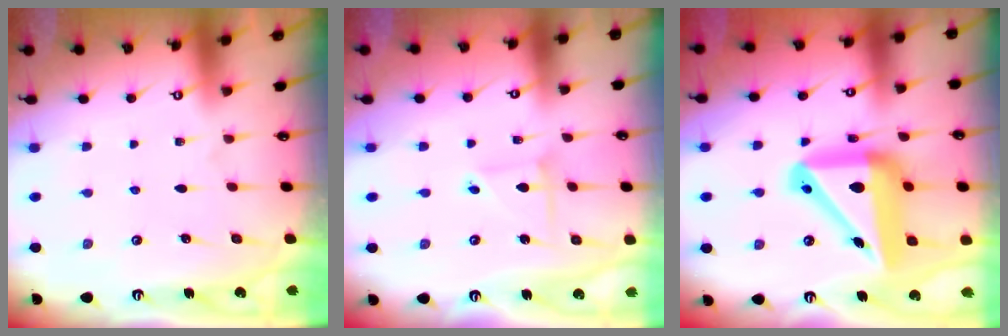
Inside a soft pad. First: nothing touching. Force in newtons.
{"total": 2.8, "press": 2.8, "slide": 0.3}
{"total": 20.8, "press": 20.6, "slide": 2.9}